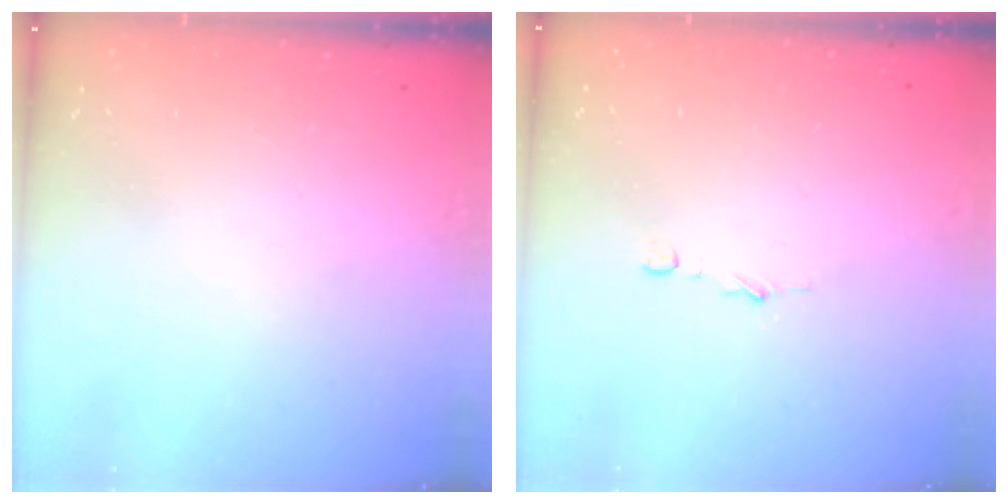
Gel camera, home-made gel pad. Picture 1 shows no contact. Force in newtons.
{"total": 2.8, "press": 2.8, "slide": 0.2}